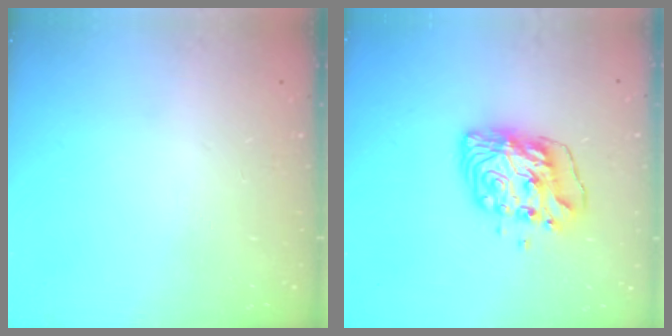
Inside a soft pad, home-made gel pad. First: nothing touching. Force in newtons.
{"total": 10.5, "press": 10.4, "slide": 1.7}